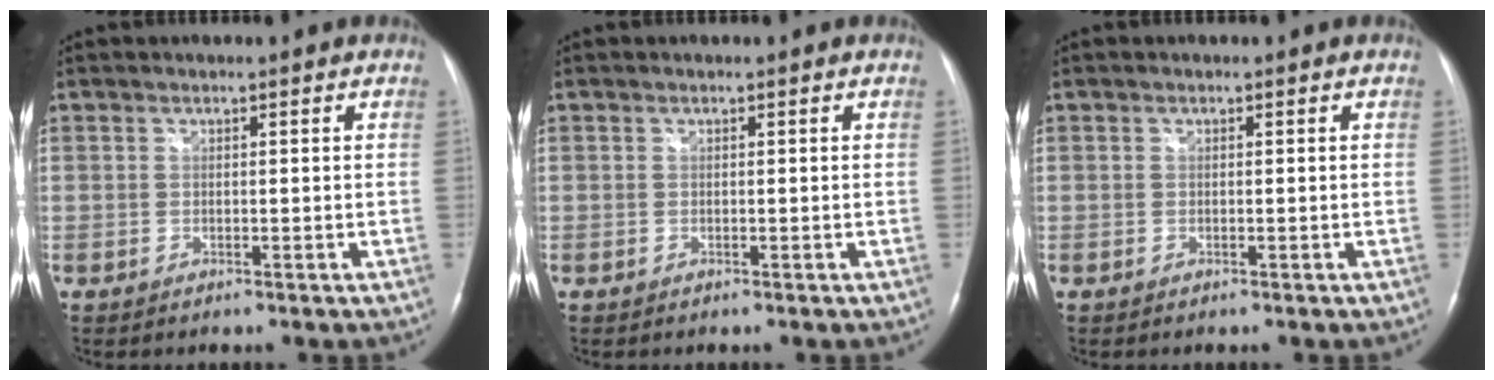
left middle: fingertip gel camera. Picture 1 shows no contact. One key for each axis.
{"total": 0.0}
{"total": 0.0}